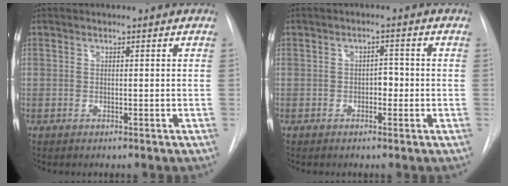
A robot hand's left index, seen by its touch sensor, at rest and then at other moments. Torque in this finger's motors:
{"motor_torque": [-0.15, 0.22, -0.04, 0.00]}